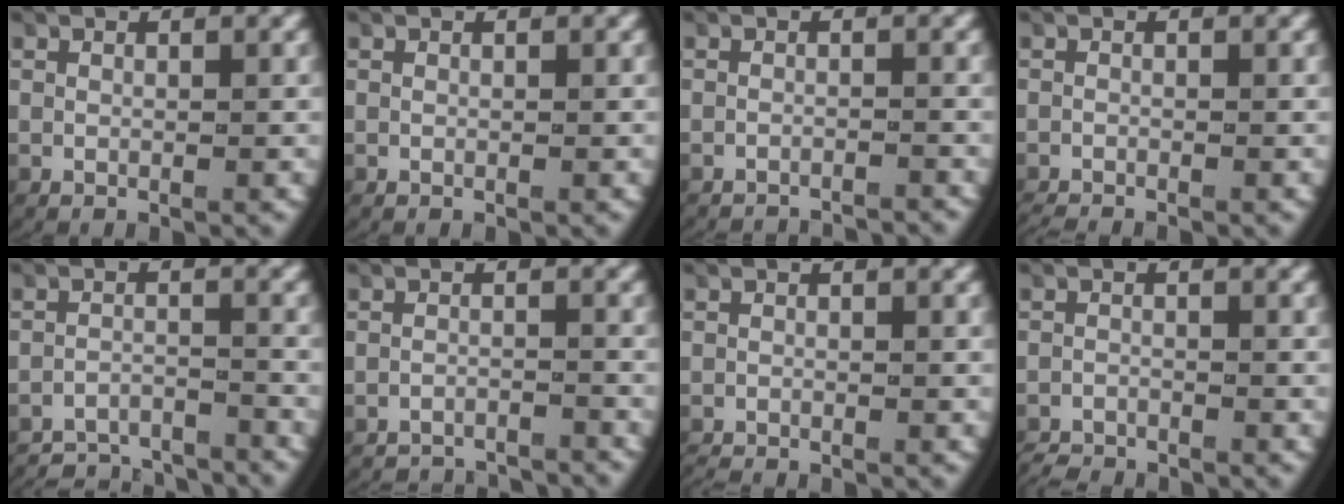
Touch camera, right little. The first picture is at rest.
{"total": 0.0}
{"total": 3.9, "force": [-3.9, 0.3, 0.3], "torque": [-0.004, -0.013, -0.059]}
{"total": 1.8, "force": [-1.8, 0.3, 0.3], "torque": [-0.009, -0.010, -0.026]}
{"total": 5.8, "force": [-5.6, 1.3, 0.6], "torque": [0.001, -0.015, -0.094]}
{"total": 4.8, "force": [-4.7, 0.6, 0.3], "torque": [-0.001, -0.015, -0.076]}
{"total": 1.3, "force": [-1.2, 0.1, 0.1], "torque": [-0.009, -0.010, -0.019]}
{"total": 2.5, "force": [-2.5, 0.4, -0.1], "torque": [-0.005, -0.013, -0.042]}